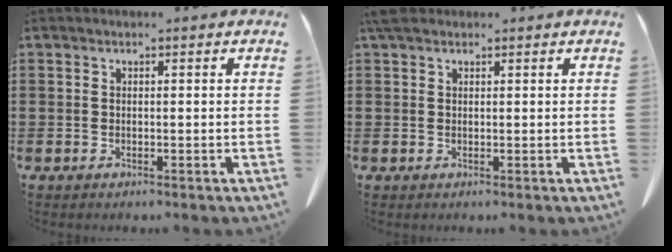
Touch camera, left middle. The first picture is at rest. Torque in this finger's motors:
{"motor_torque": [0.73, 0.69, -0.06, 0.00]}